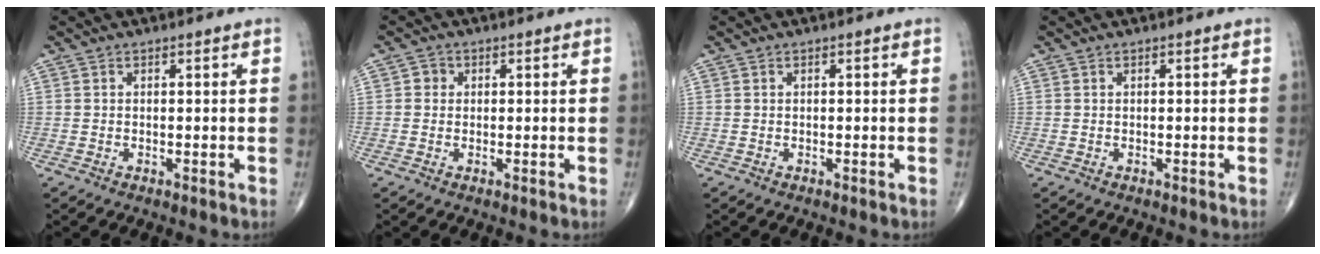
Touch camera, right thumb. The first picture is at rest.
{"total": 1.6, "force": [0.1, 1.5, 0.5], "torque": [0.002, 0.003, -0.003]}
{"total": 0.0}
{"total": 0.0}